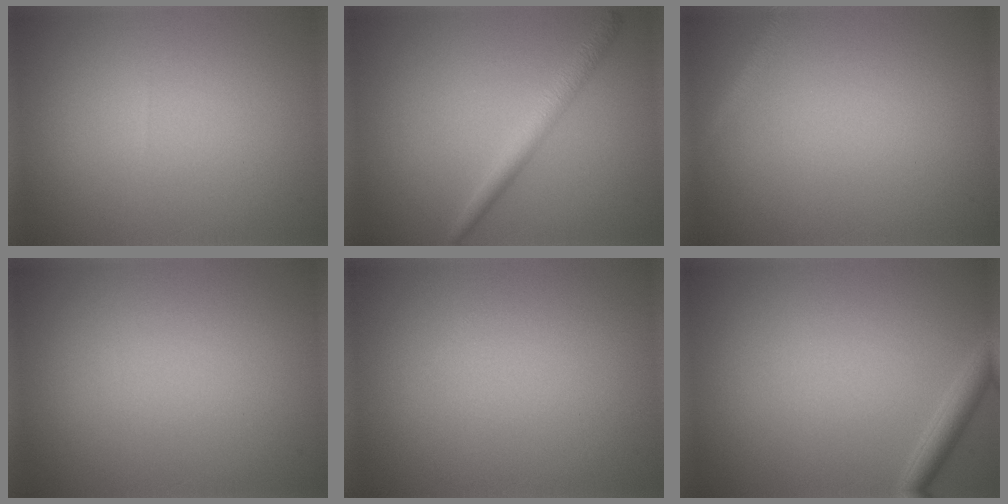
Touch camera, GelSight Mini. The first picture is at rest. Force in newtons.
{"total": 2.2, "press": 2.2, "slide": 0.1}
{"total": 1.4, "press": 1.4, "slide": 0.1}
{"total": 0.0}
{"total": 0.0}
{"total": 1.8, "press": 1.8, "slide": 0.1}